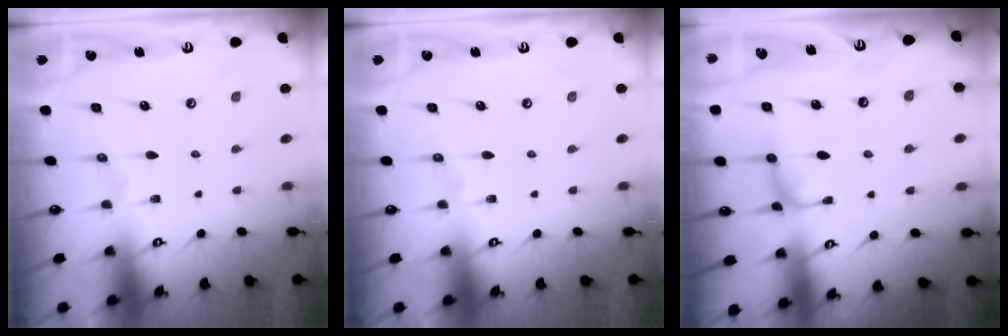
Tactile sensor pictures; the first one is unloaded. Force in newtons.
{"total": 0.0}
{"total": 0.9, "press": 0.2, "slide": 0.8}